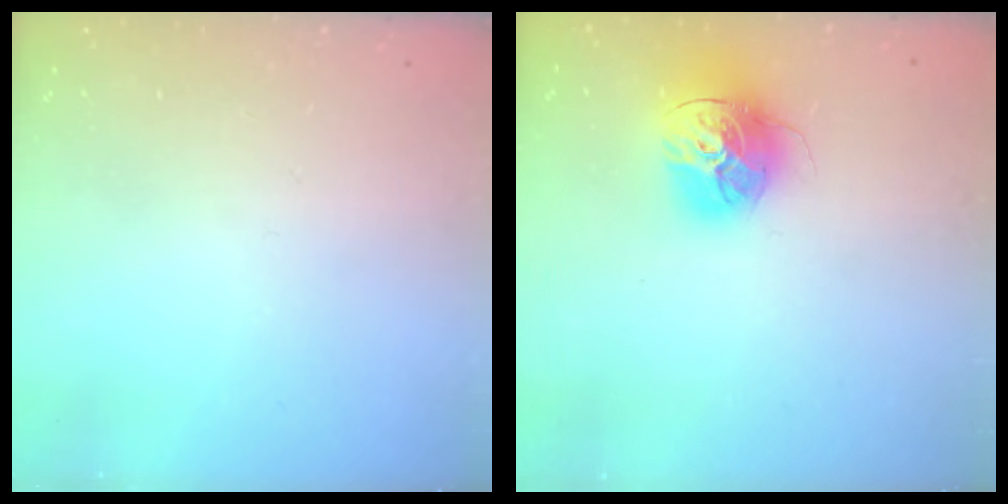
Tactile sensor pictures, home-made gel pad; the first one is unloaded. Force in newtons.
{"total": 17.1, "press": 17.0, "slide": 1.5}